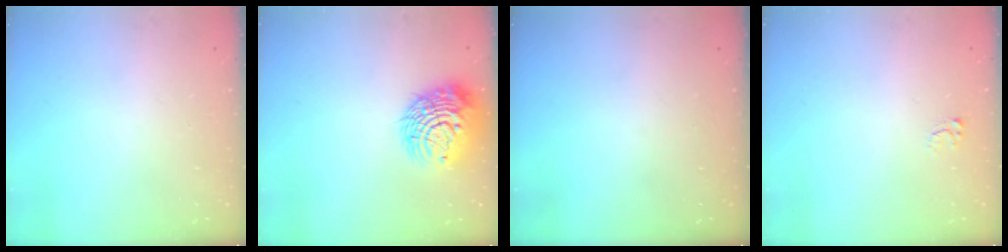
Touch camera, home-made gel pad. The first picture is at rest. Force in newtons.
{"total": 13.6, "press": 13.5, "slide": 1.7}
{"total": 0.0}
{"total": 3.1, "press": 3.1, "slide": 0.2}